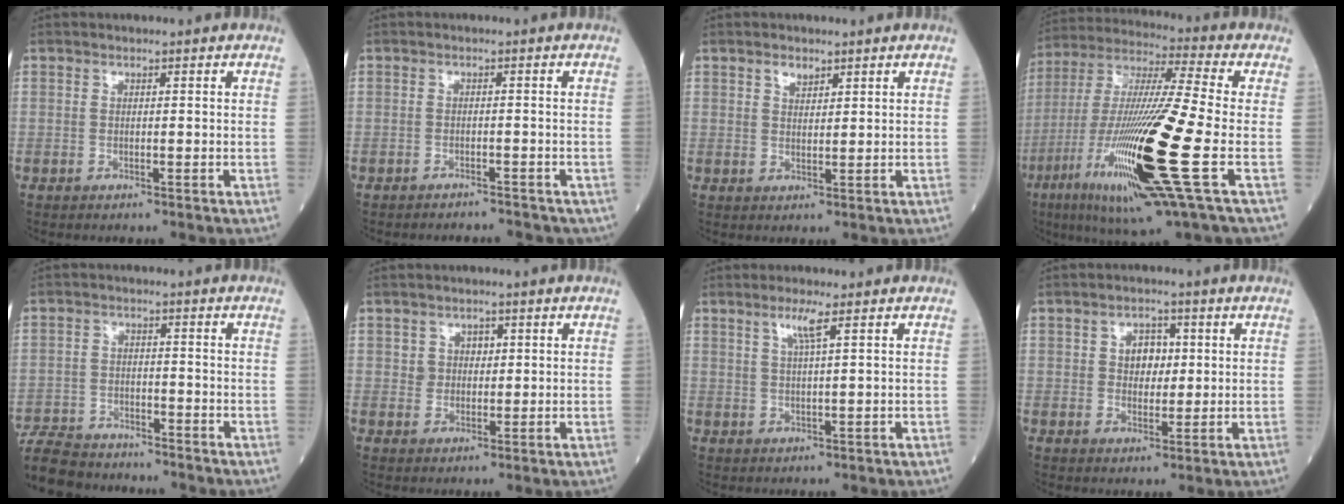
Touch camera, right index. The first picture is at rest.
{"total": 4.8, "force": [-4.5, 1.7, 0.7], "torque": [-0.008, 0.001, -0.047]}
{"total": 1.9, "force": [1.4, 0.9, 0.9], "torque": [-0.017, 0.001, 0.025]}
{"total": 23.3, "force": [-7.4, 0.5, 22.1], "torque": [-0.446, -0.043, -0.138]}
{"total": 9.3, "force": [-8.7, 2.6, 2.0], "torque": [-0.036, -0.002, -0.145]}
{"total": 2.7, "force": [0.7, 2.4, 0.9], "torque": [-0.008, -0.001, 0.009]}
{"total": 3.1, "force": [1.6, -0.4, 2.6], "torque": [-0.056, 0.000, 0.033]}
{"total": 4.2, "force": [0.9, 2.8, 2.9], "torque": [-0.041, 0.008, 0.016]}